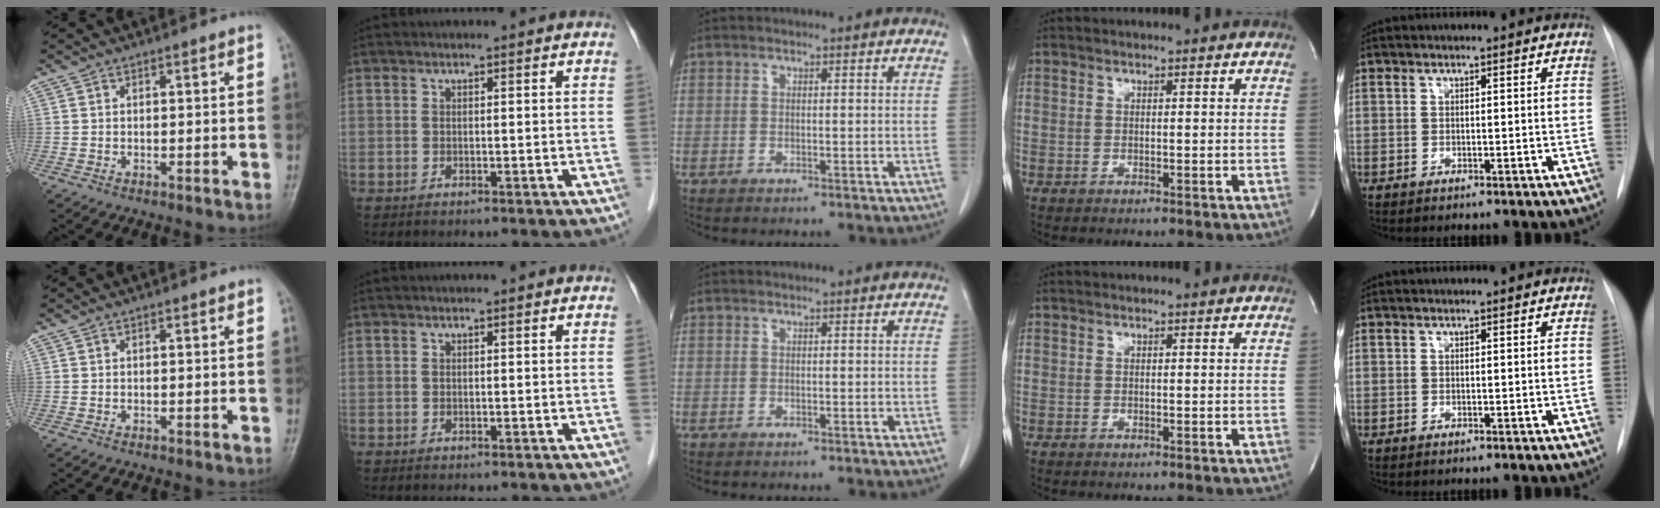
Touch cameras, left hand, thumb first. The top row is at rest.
{}